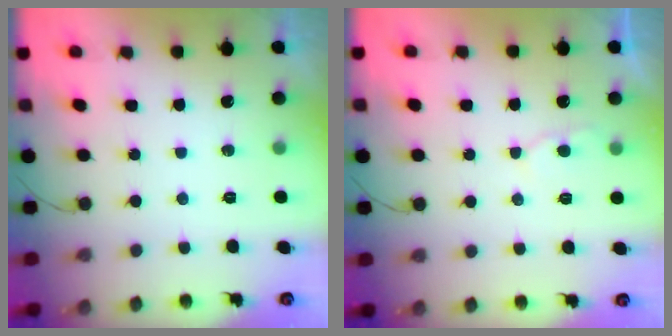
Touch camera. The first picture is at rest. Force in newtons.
{"total": 4.1, "press": 4.1, "slide": 0.5}